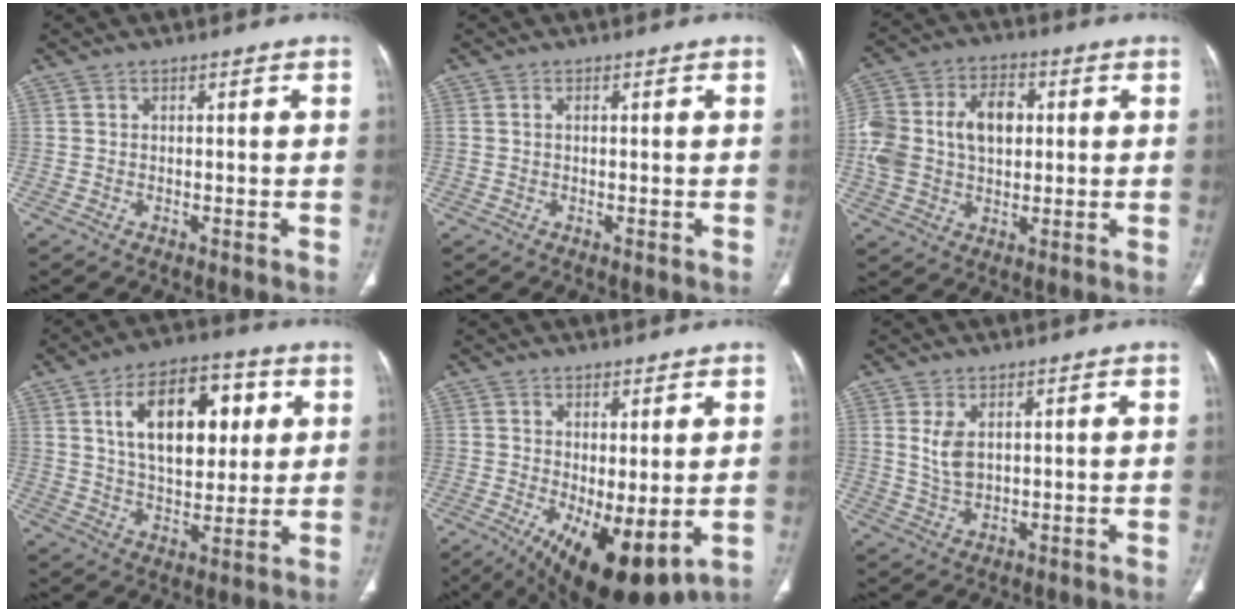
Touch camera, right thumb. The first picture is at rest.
{"total": 0.9, "force": [0.1, 0.6, 0.6], "torque": [-0.017, 0.007, 0.004]}
{"total": 15.9, "force": [1.5, 11.0, 11.4], "torque": [-0.215, 0.024, 0.028]}
{"total": 18.1, "force": [5.3, 10.2, 14.0], "torque": [-0.183, -0.004, 0.089]}
{"total": 12.7, "force": [-3.0, 4.9, 11.3], "torque": [-0.179, -0.025, -0.027]}
{"total": 5.0, "force": [1.4, 2.9, 3.8], "torque": [-0.071, -0.008, 0.036]}